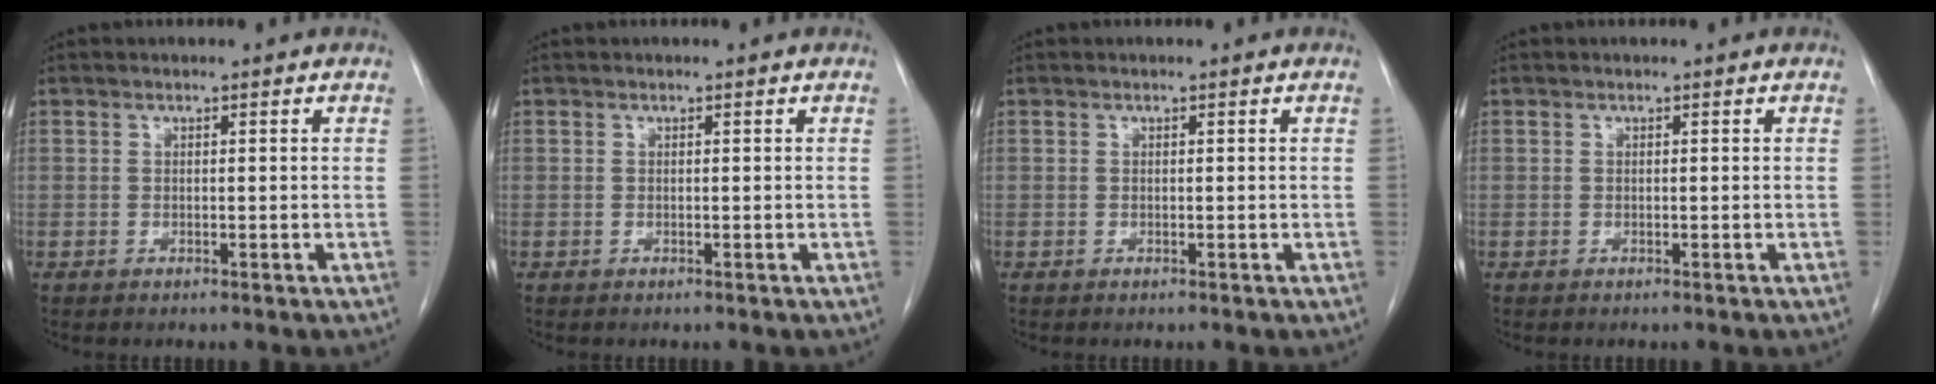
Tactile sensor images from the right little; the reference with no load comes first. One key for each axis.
{"total": 0.0}
{"total": 0.0}
{"total": 0.0}